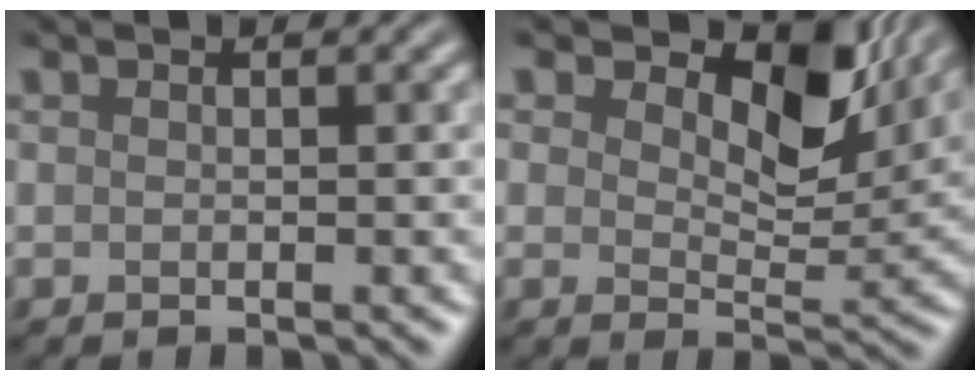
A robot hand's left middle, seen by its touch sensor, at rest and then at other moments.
{"total": 8.5, "force": [4.3, 4.6, 5.8], "torque": [-0.086, -0.005, 0.063]}